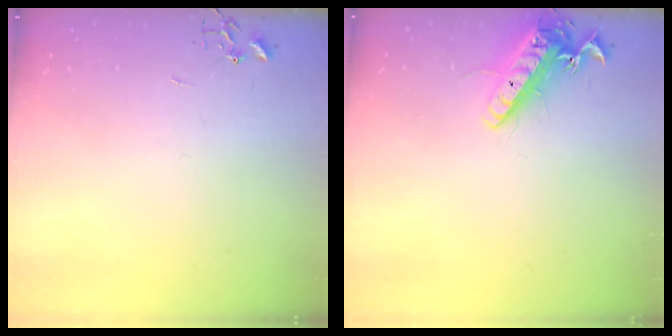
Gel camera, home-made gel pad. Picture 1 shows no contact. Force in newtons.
{"total": 15.4, "press": 15.1, "slide": 2.8}